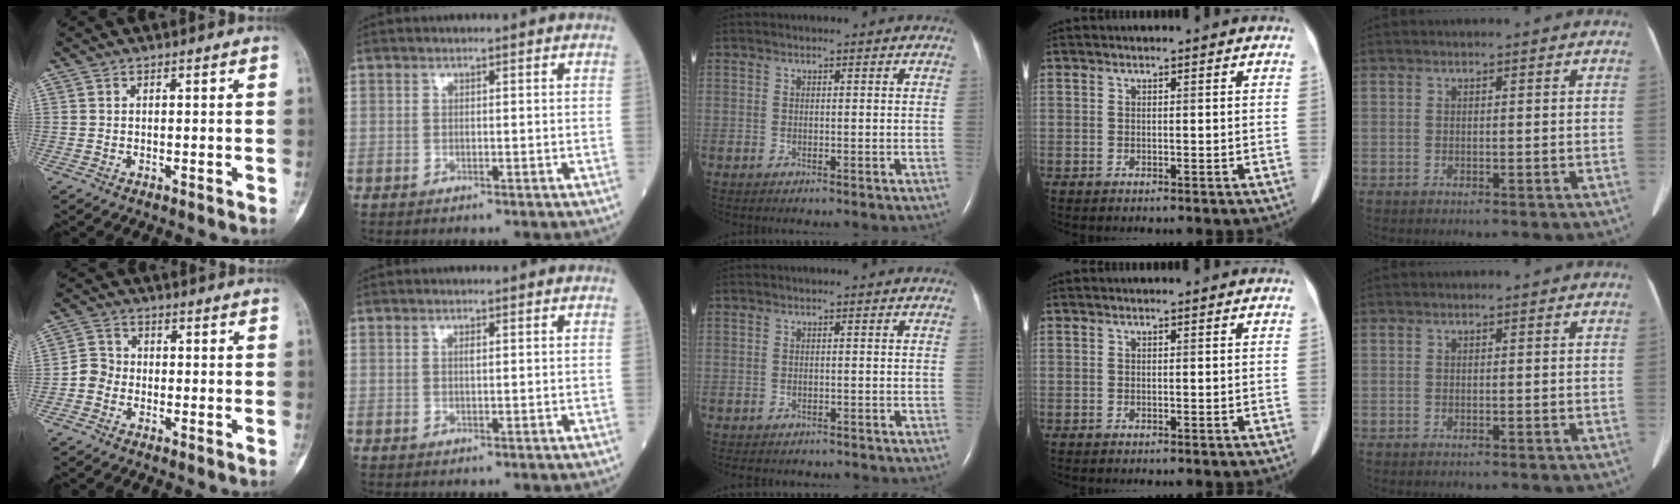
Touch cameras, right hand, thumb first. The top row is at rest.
{"thumb": {"total": 3.5, "force": [-1.3, 3.0, 1.2], "torque": [-0.008, 0.011, -0.039]}, "index": {"total": 0.7, "force": [0.2, 0.2, 0.7], "torque": [-0.015, -0.001, 0.003]}, "middle": {"total": 4.9, "force": [-4.2, 1.9, 1.7], "torque": [-0.020, -0.002, -0.049]}}